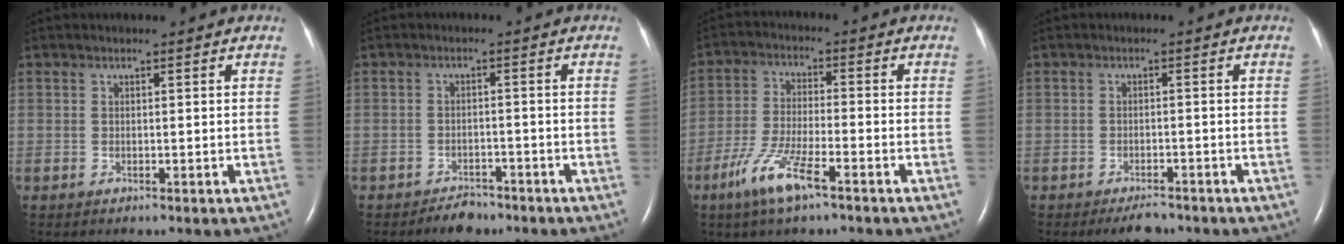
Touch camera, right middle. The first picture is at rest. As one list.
[{"total": 3.3, "force": [-2.8, 1.4, 1.0], "torque": [-0.021, 0.001, -0.041]}, {"total": 8.4, "force": [-5.1, 1.2, 6.6], "torque": [-0.142, -0.013, -0.096]}, {"total": 3.1, "force": [-2.6, 1.0, 1.3], "torque": [-0.026, -0.003, -0.038]}]